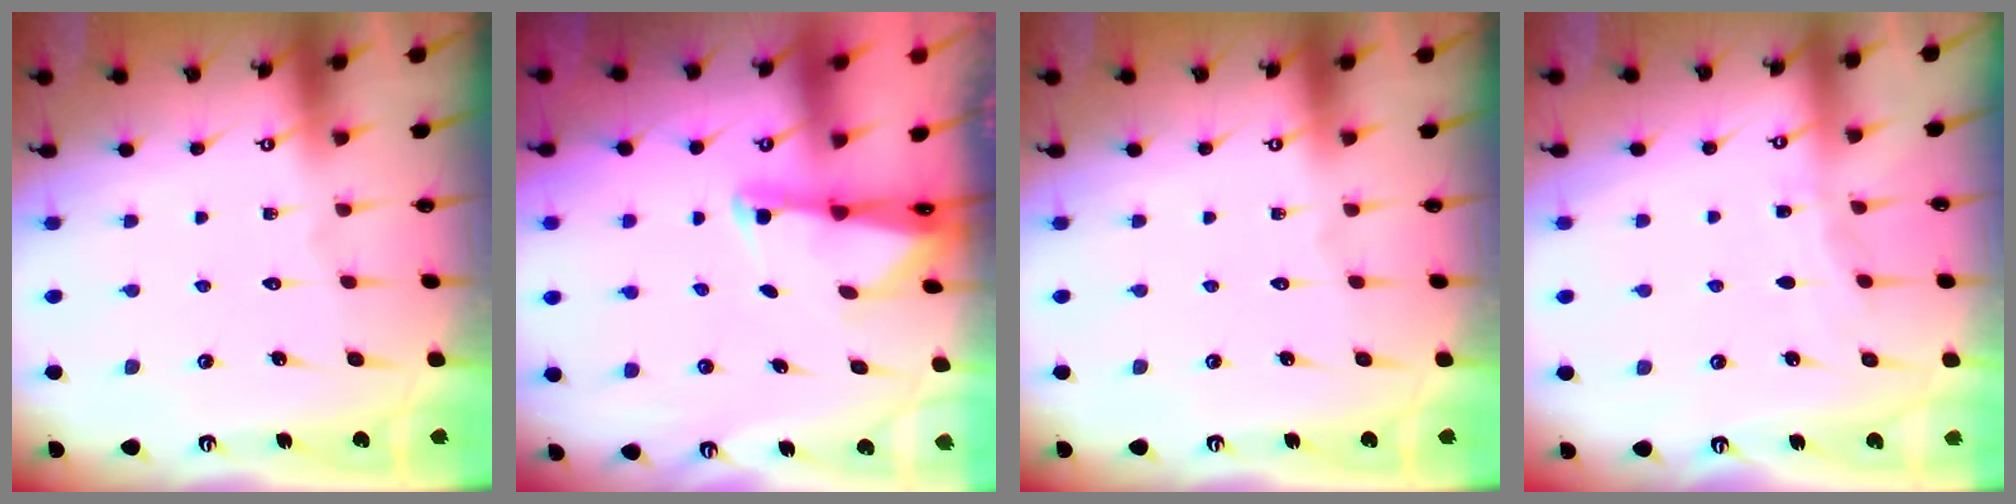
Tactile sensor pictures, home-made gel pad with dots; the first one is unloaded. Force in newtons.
{"total": 1.8, "press": 1.8, "slide": 0.4}
{"total": 0.0}
{"total": 4.5, "press": 4.5, "slide": 0.5}